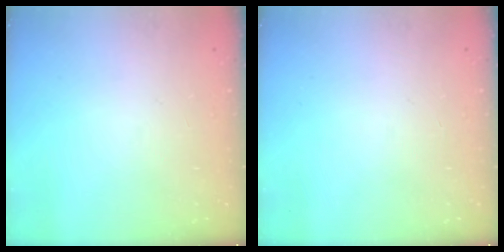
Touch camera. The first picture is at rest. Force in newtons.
{"total": 0.0}